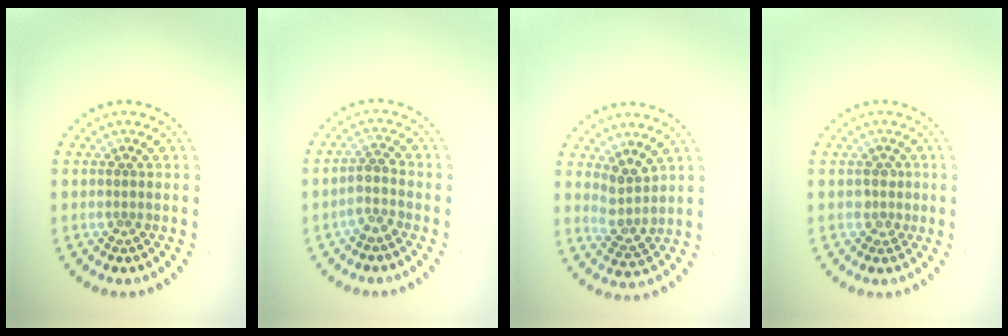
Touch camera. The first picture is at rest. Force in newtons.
{"total": 2.0, "press": 1.6, "slide": 1.2}
{"total": 2.5, "press": 2.0, "slide": 1.5}
{"total": 1.4, "press": 1.2, "slide": 0.7}